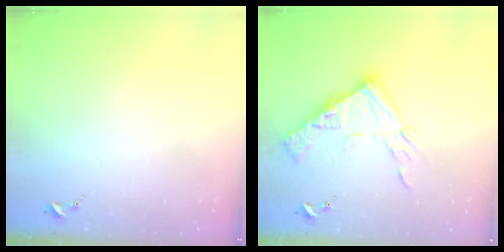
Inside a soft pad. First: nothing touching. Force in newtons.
{"total": 14.5, "press": 14.4, "slide": 1.6}